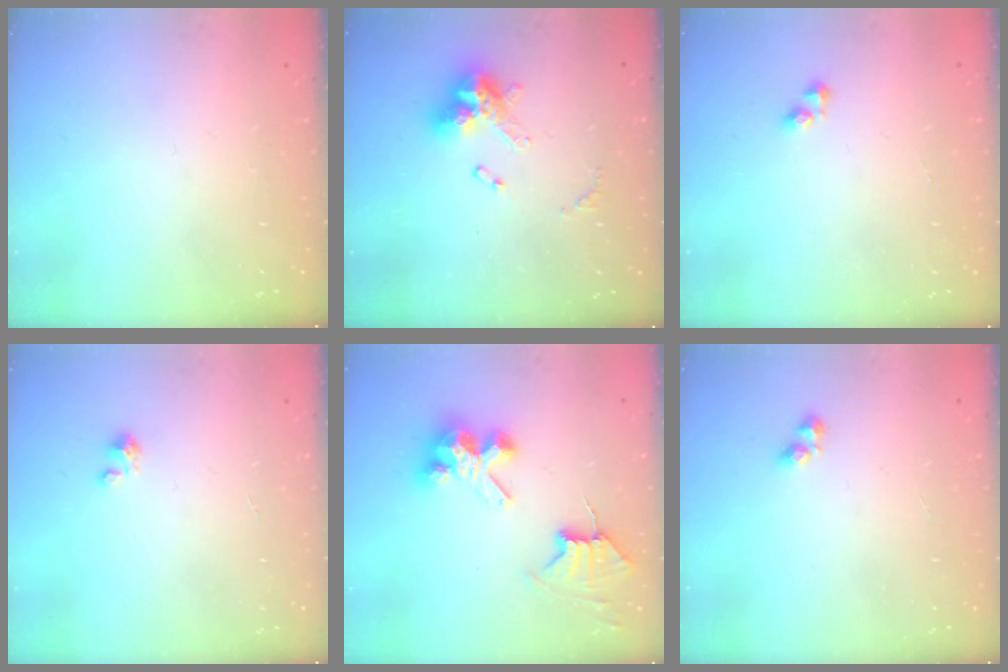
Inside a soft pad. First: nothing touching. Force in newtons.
{"total": 13.4, "press": 13.3, "slide": 1.2}
{"total": 2.0, "press": 2.0, "slide": 0.5}
{"total": 1.8, "press": 1.8, "slide": 0.2}
{"total": 11.9, "press": 11.9, "slide": 0.9}
{"total": 3.5, "press": 3.3, "slide": 1.1}